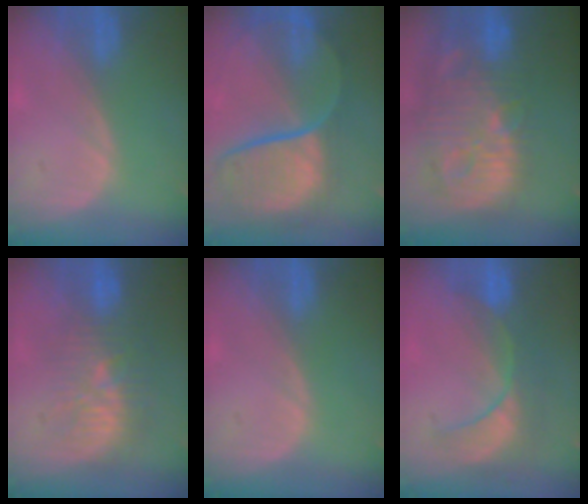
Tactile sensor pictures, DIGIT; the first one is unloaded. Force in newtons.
{"total": 12.1, "press": 10.0, "slide": 6.8}
{"total": 14.5, "press": 12.7, "slide": 7.1}
{"total": 9.3, "press": 8.9, "slide": 2.5}
{"total": 0.0}
{"total": 7.8, "press": 7.5, "slide": 1.9}